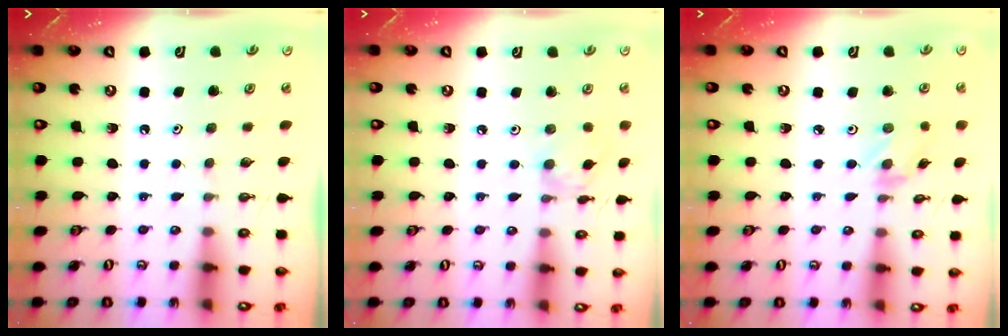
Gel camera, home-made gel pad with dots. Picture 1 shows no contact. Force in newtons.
{"total": 2.9, "press": 2.9, "slide": 0.2}
{"total": 0.8, "press": 0.6, "slide": 0.5}